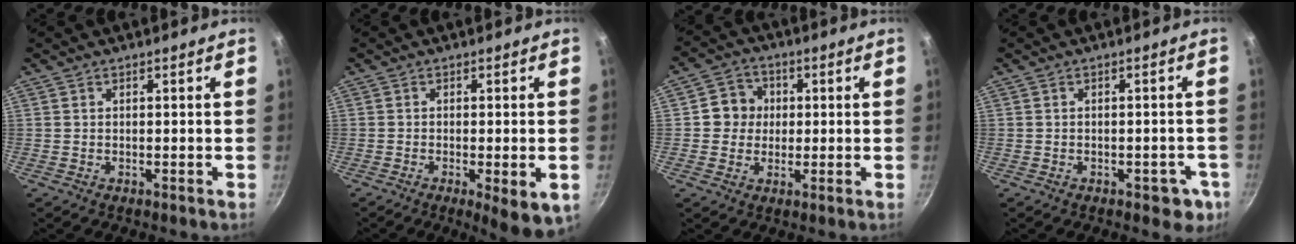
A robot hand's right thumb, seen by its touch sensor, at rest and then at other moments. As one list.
[{"total": 7.5, "force": [-2.7, 1.8, 6.7], "torque": [-0.092, -0.012, -0.037]}, {"total": 6.7, "force": [0.4, 6.3, 2.3], "torque": [-0.005, 0.009, -0.002]}, {"total": 4.2, "force": [-2.3, 2.2, 2.8], "torque": [-0.013, 0.014, -0.024]}]